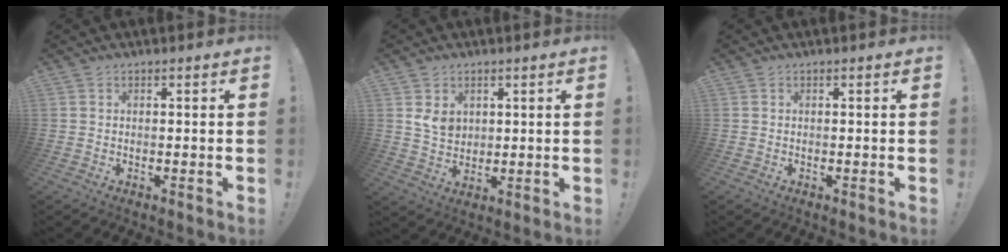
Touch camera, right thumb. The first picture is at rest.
{"total": 5.9, "force": [2.8, 4.4, 2.8], "torque": [-0.031, -0.014, 0.053]}
{"total": 0.0}